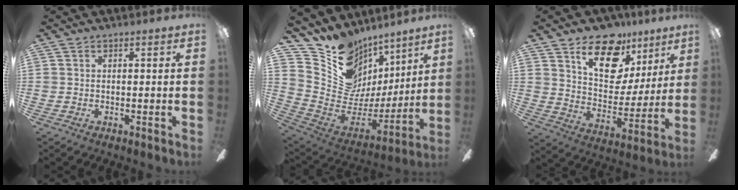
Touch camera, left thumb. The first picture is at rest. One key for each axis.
{"total": 14.5, "fx": 9.3, "fy": 10.7, "fz": 3.2, "tx": -0.066, "ty": -0.091, "tz": 0.181}
{"total": 18.0, "fx": 11.7, "fy": 10.1, "fz": 9.3, "tx": -0.139, "ty": -0.068, "tz": 0.210}